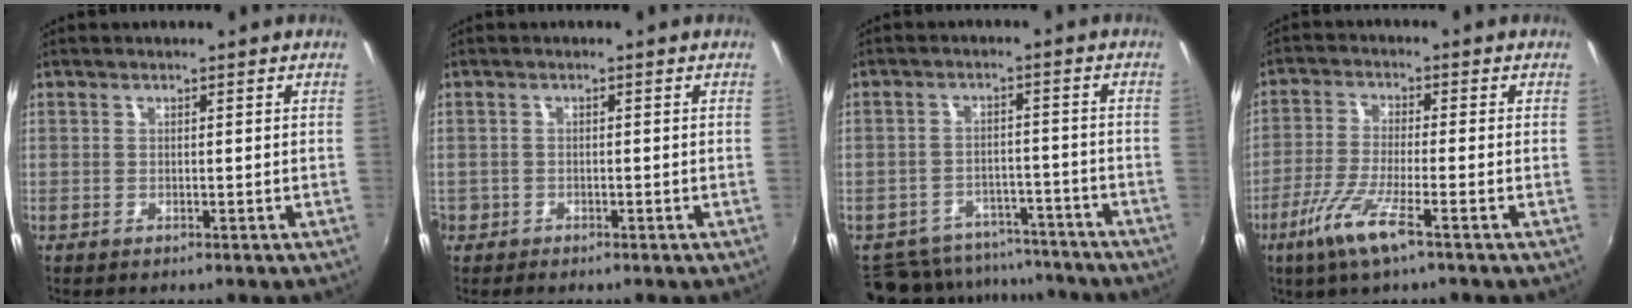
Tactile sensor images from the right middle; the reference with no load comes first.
{"total": 1.7, "force": [-0.9, 1.4, 0.3], "torque": [-0.011, -0.002, -0.013]}
{"total": 13.5, "force": [-11.9, 5.6, 3.1], "torque": [-0.078, 0.016, -0.159]}
{"total": 8.4, "force": [-4.6, 0.5, 6.9], "torque": [-0.155, -0.016, -0.091]}